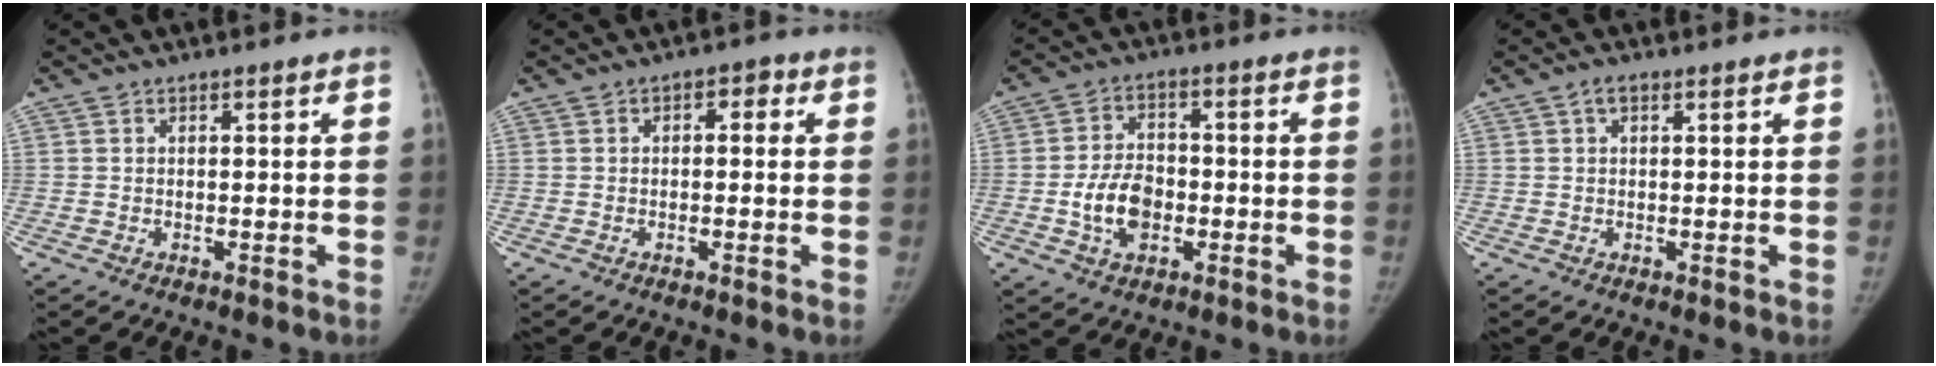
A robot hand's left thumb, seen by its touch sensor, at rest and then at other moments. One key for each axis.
{"total": 2.8, "fx": 0.5, "fy": 1.7, "fz": 2.2, "tx": -0.015, "ty": 0.011, "tz": -0.002}
{"total": 8.7, "fx": -2.2, "fy": 5.9, "fz": 6.0, "tx": -0.092, "ty": 0.016, "tz": -0.039}
{"total": 1.7, "fx": 0.7, "fy": 0.8, "fz": 1.3, "tx": -0.025, "ty": 0.009, "tz": 0.012}